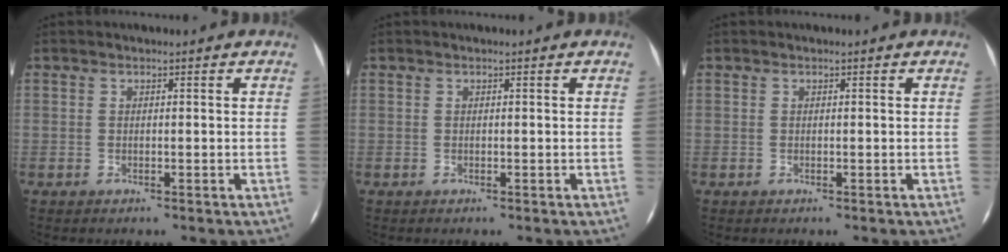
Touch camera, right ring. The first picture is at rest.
{"total": 0.0}
{"total": 0.0}